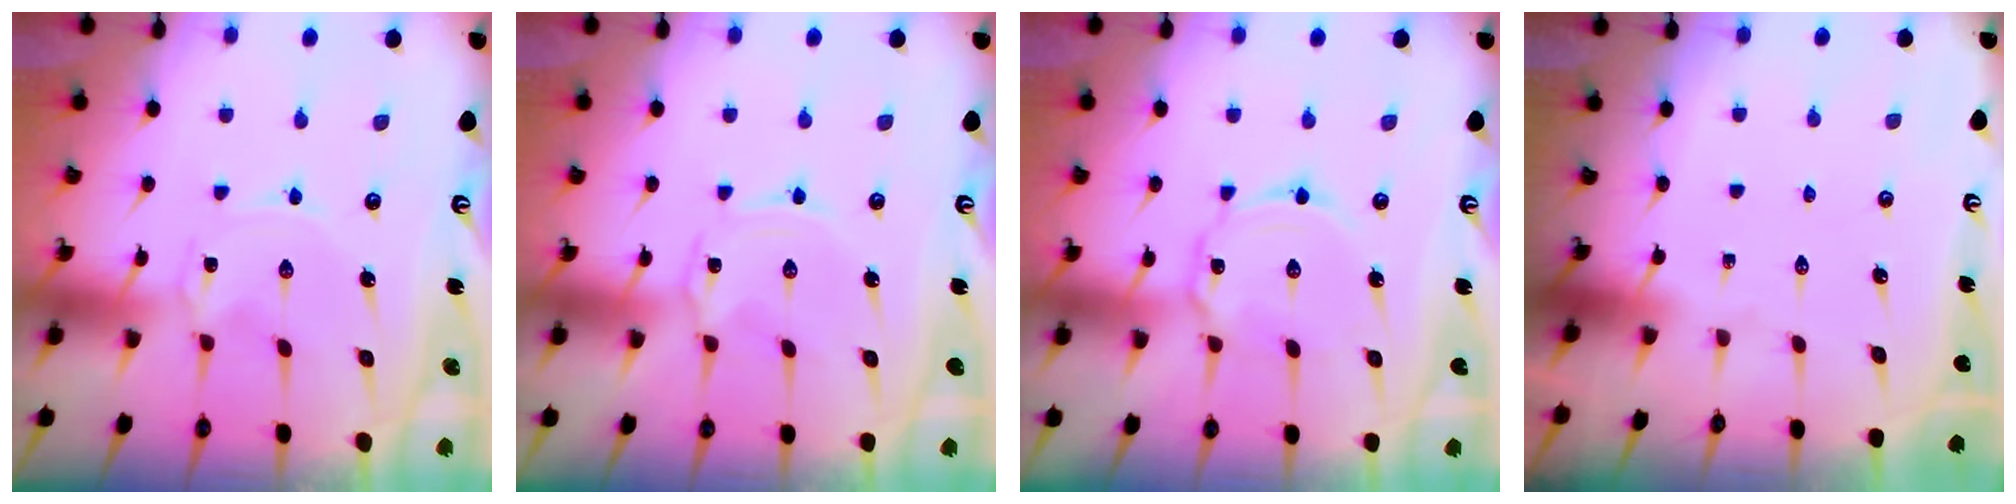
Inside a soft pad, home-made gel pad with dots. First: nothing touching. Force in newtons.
{"total": 1.0, "press": 1.0, "slide": 0.1}
{"total": 4.3, "press": 4.3, "slide": 0.4}
{"total": 0.0}